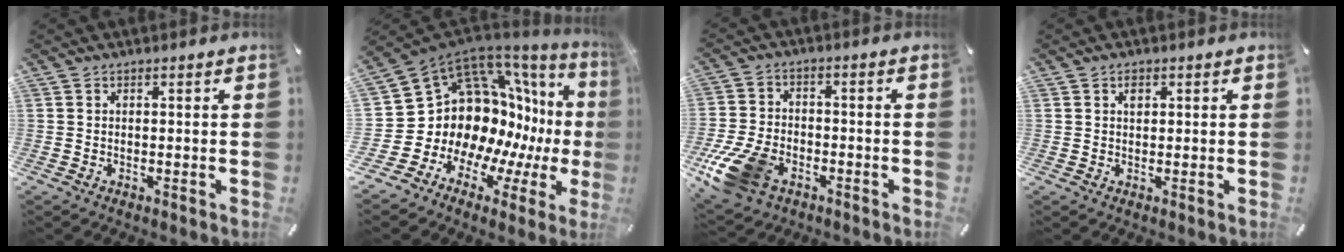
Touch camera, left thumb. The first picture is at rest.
{"total": 16.6, "force": [2.9, 14.0, 8.5], "torque": [-0.136, -0.091, 0.102]}
{"total": 13.0, "force": [-6.5, 8.1, 7.8], "torque": [-0.169, 0.025, -0.116]}
{"total": 1.4, "force": [0.6, 0.9, 0.9], "torque": [-0.011, 0.000, 0.009]}